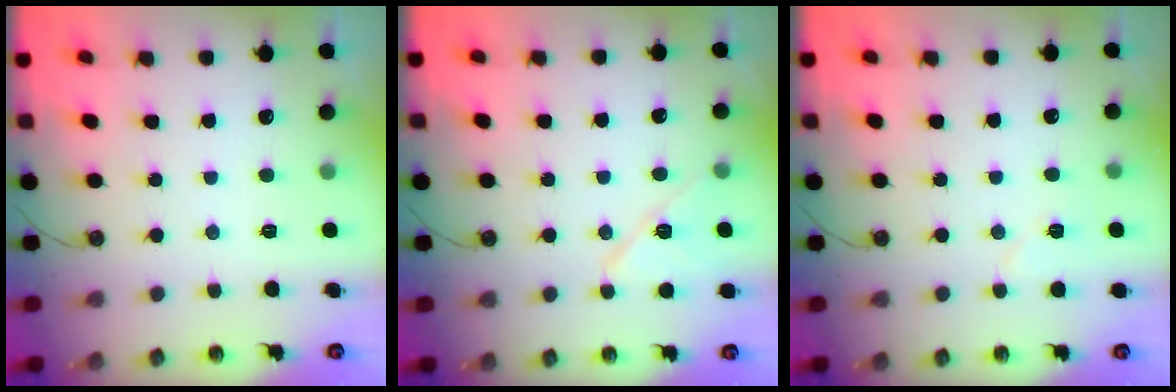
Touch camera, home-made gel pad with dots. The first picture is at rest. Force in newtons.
{"total": 10.2, "press": 10.1, "slide": 0.9}
{"total": 5.0, "press": 5.0, "slide": 0.4}